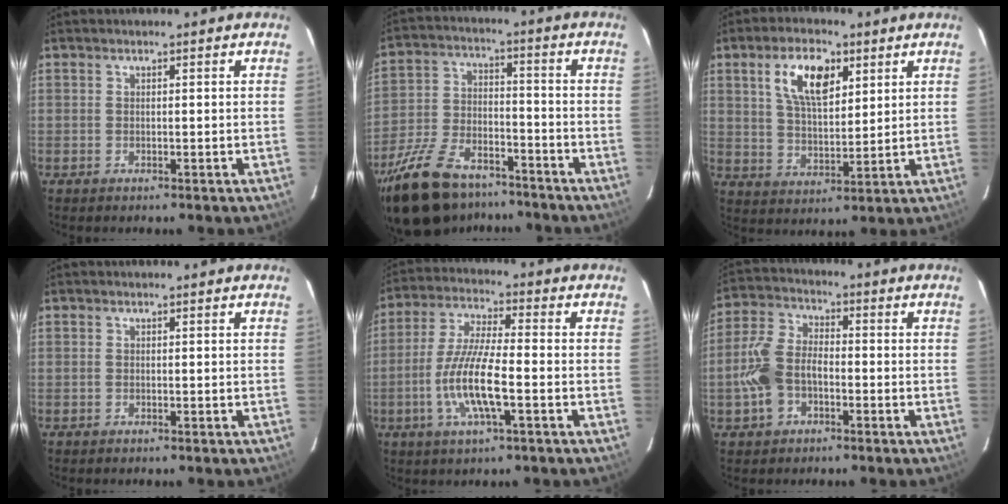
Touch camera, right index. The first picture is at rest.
{"total": 21.3, "force": [-15.8, 9.7, 10.5], "torque": [-0.236, -0.010, -0.259]}
{"total": 10.2, "force": [4.7, 4.7, 7.8], "torque": [-0.143, 0.015, 0.088]}
{"total": 0.0}
{"total": 11.8, "force": [-3.5, 2.0, 11.1], "torque": [-0.227, -0.006, -0.068]}
{"total": 9.1, "force": [-3.0, 5.8, 6.3], "torque": [-0.143, 0.016, -0.055]}